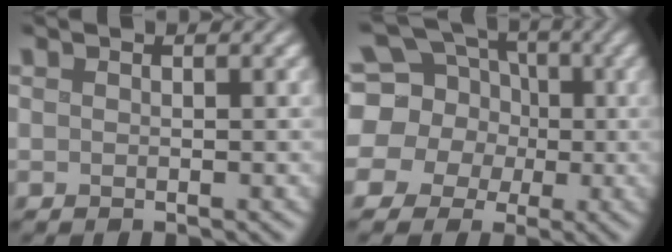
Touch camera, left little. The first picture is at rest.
{"total": 13.7, "force": [1.7, 12.3, 5.7], "torque": [-0.164, 0.024, -0.004]}